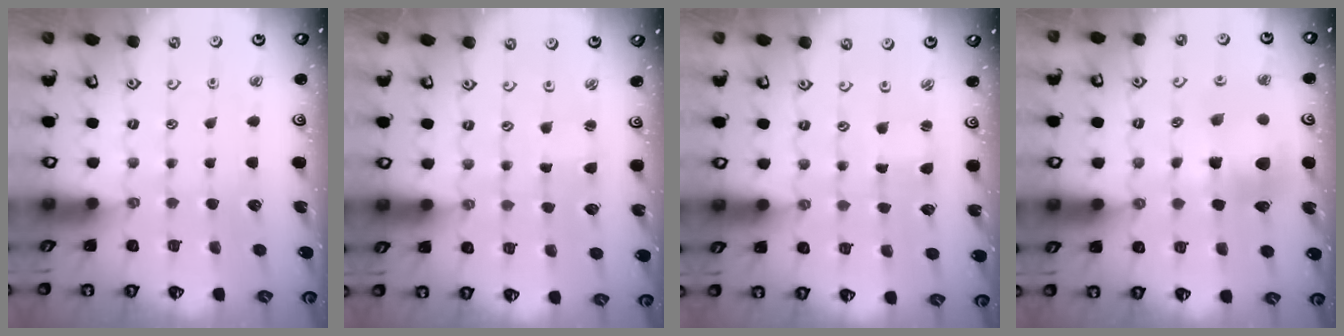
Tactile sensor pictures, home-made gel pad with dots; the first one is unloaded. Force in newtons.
{"total": 0.9, "press": 0.9, "slide": 0.0}
{"total": 0.9, "press": 0.9, "slide": 0.0}
{"total": 9.5, "press": 9.4, "slide": 1.1}